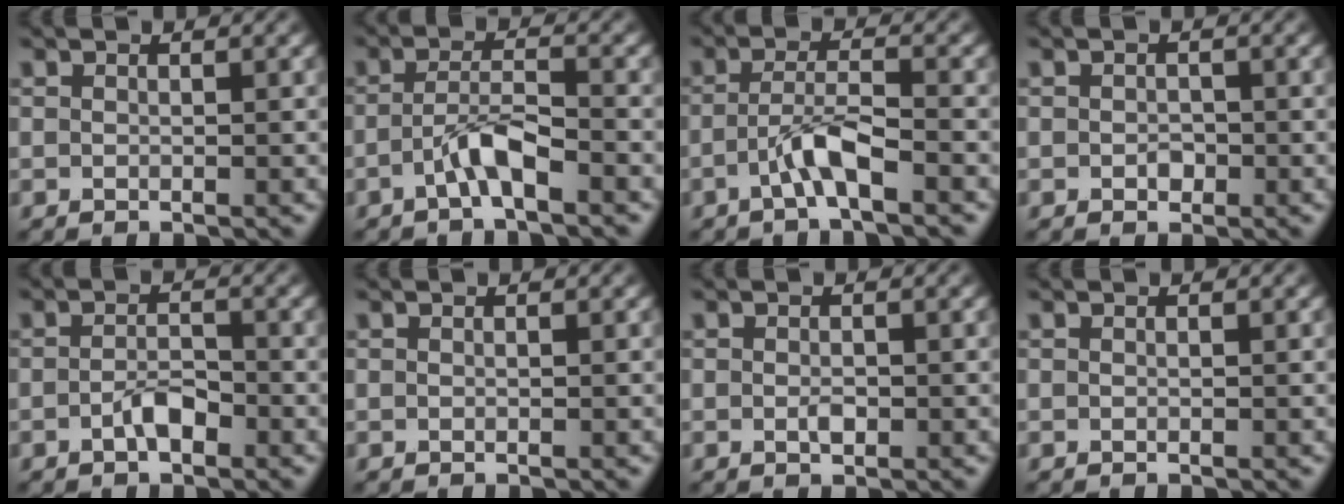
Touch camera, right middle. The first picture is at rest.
{"total": 3.0, "force": [-1.6, 0.5, 2.4], "torque": [-0.049, 0.010, -0.036]}
{"total": 3.2, "force": [-1.7, 0.5, 2.7], "torque": [-0.055, 0.011, -0.037]}
{"total": 1.0, "force": [-0.3, 0.8, 0.6], "torque": [-0.011, -0.004, -0.006]}
{"total": 2.1, "force": [-1.1, 0.9, 1.6], "torque": [-0.030, 0.003, -0.022]}
{"total": 0.0}
{"total": 1.0, "force": [-0.2, 0.5, 0.8], "torque": [-0.016, -0.001, -0.004]}
{"total": 0.0}